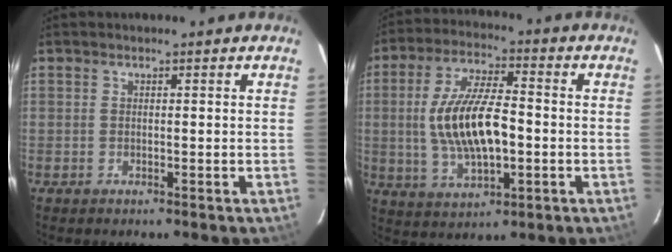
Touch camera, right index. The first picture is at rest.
{"total": 14.0, "force": [-1.1, 5.5, 12.8], "torque": [-0.255, 0.002, -0.012]}